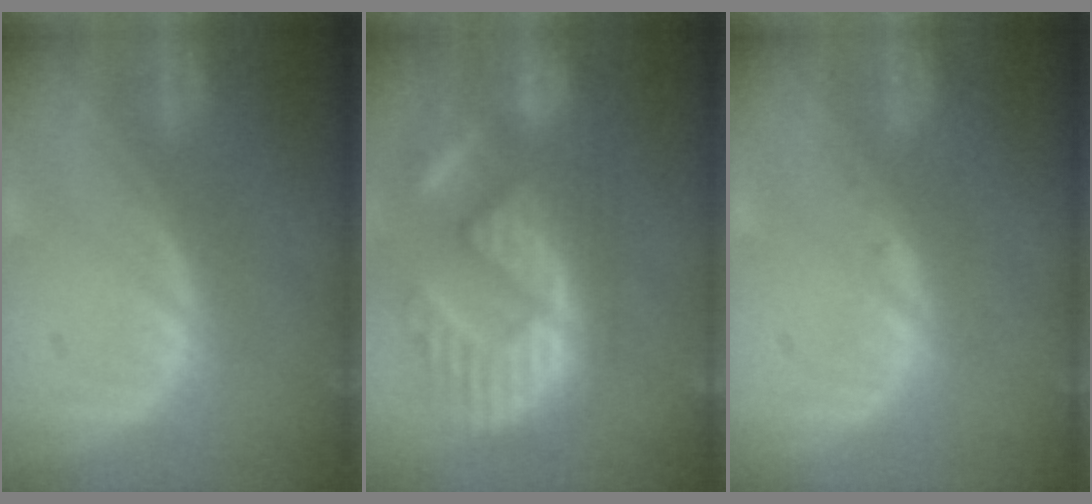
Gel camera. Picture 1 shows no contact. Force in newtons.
{"total": 11.9, "press": 11.2, "slide": 3.7}
{"total": 0.6, "press": 0.5, "slide": 0.3}